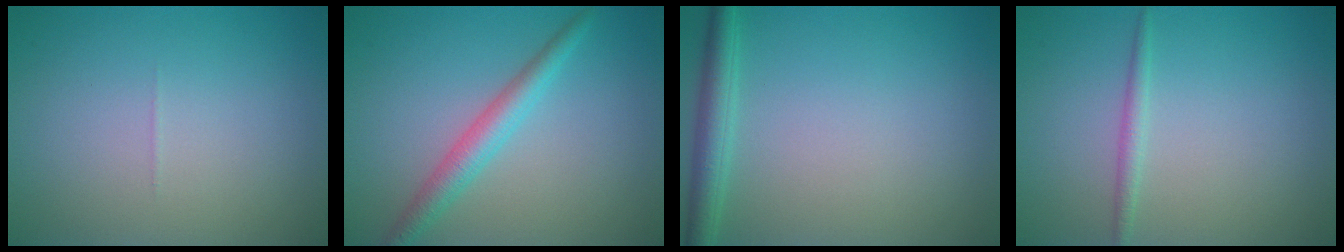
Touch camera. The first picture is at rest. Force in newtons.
{"total": 3.0, "press": 3.0, "slide": 0.0}
{"total": 2.7, "press": 2.7, "slide": 0.1}
{"total": 1.2, "press": 1.2, "slide": 0.1}